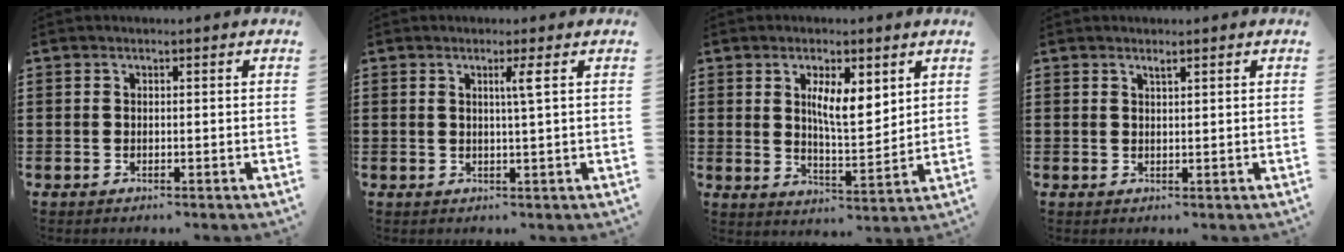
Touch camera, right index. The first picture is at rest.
{"total": 2.2, "force": [0.8, -0.5, 2.0], "torque": [-0.039, -0.007, 0.010]}
{"total": 6.2, "force": [2.9, 2.0, 5.1], "torque": [-0.099, -0.006, 0.048]}
{"total": 0.9, "force": [0.7, 0.1, 0.5], "torque": [-0.011, -0.001, 0.014]}